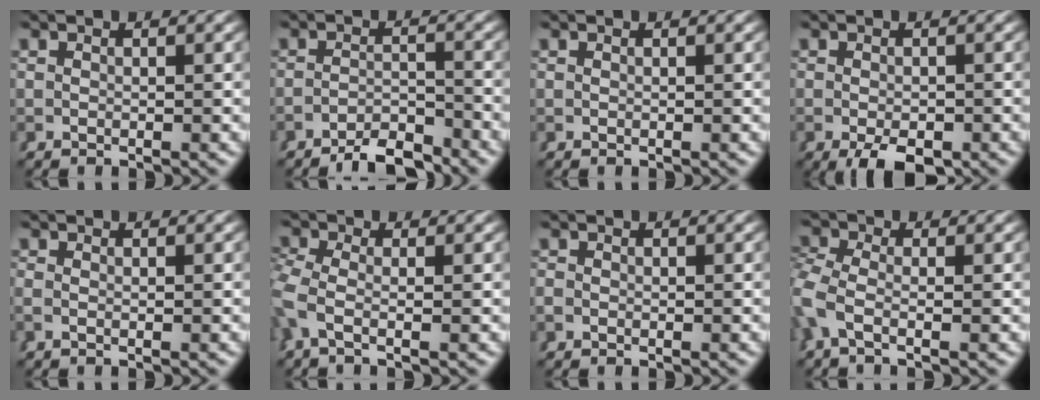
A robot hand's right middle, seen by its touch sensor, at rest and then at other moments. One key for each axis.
{"total": 4.2, "fx": -3.9, "fy": 0.6, "fz": 1.4, "tx": -0.004, "ty": 0.000, "tz": -0.067}
{"total": 0.0}
{"total": 4.0, "fx": -2.1, "fy": 2.0, "fz": 2.8, "tx": -0.047, "ty": -0.015, "tz": -0.024}
{"total": 0.6, "fx": -0.2, "fy": 0.3, "fz": 0.5, "tx": -0.014, "ty": 0.000, "tz": -0.003}
{"total": 3.4, "fx": -0.2, "fy": 2.4, "fz": 2.4, "tx": -0.081, "ty": -0.006, "tz": -0.003}
{"total": 0.8, "fx": -0.4, "fy": 0.7, "fz": 0.1, "tx": -0.006, "ty": -0.003, "tz": -0.008}
{"total": 3.8, "fx": -0.6, "fy": 2.9, "fz": 2.4, "tx": -0.084, "ty": -0.010, "tz": -0.010}